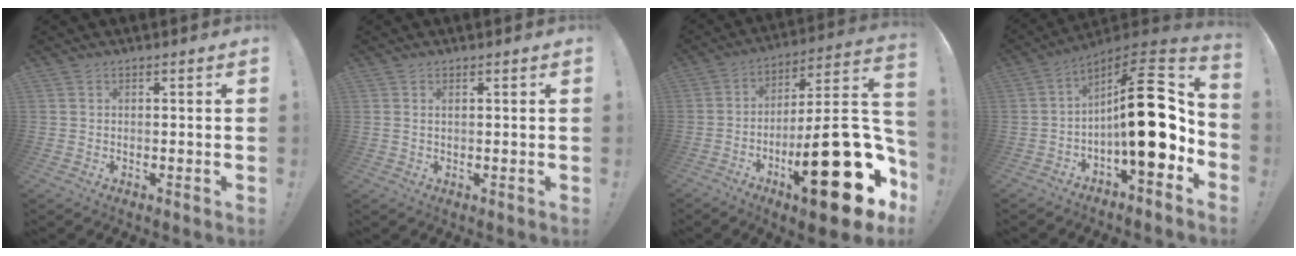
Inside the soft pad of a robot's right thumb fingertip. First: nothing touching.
{"total": 1.1, "force": [0.6, 0.2, 0.9], "torque": [-0.011, -0.002, 0.008]}
{"total": 29.8, "force": [-10.4, 8.8, 26.5], "torque": [-0.364, 0.041, -0.150]}
{"total": 20.8, "force": [-0.4, 6.9, 19.6], "torque": [-0.280, 0.004, -0.005]}